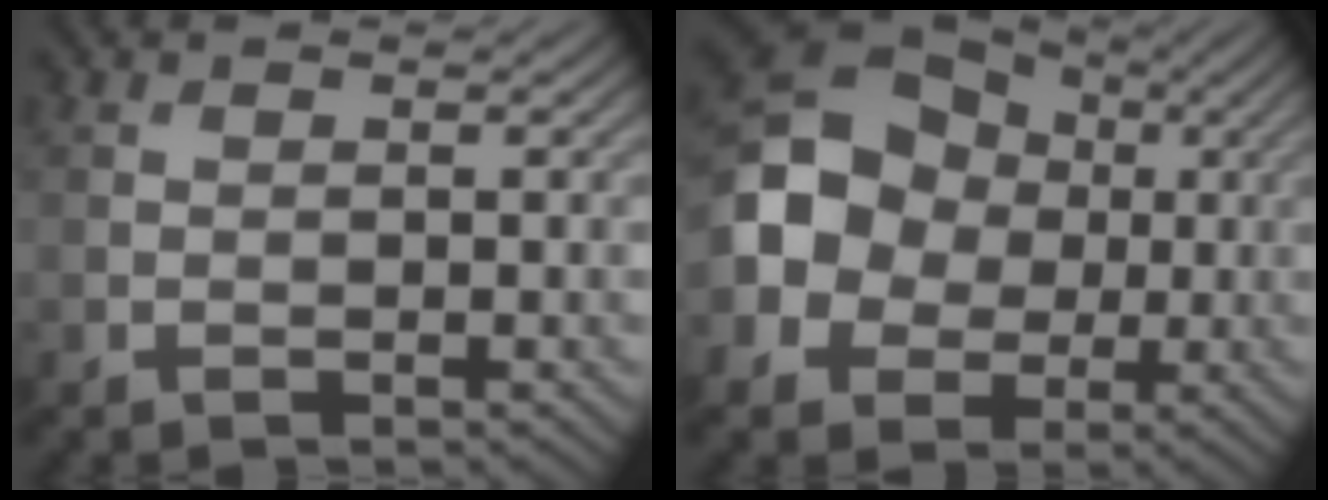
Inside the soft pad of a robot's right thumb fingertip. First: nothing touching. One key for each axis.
{"total": 12.8, "fx": -0.5, "fy": 10.9, "fz": 6.9, "tx": -0.155, "ty": 0.002, "tz": -0.033}